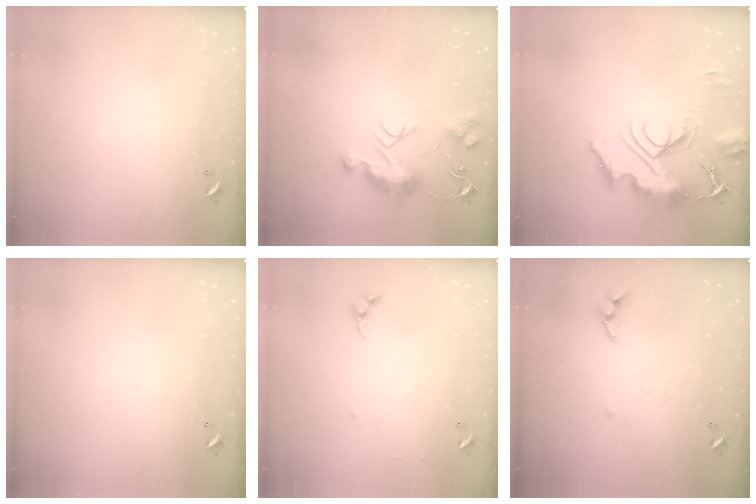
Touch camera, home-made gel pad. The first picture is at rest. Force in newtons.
{"total": 10.6, "press": 10.6, "slide": 0.9}
{"total": 15.1, "press": 15.0, "slide": 1.8}
{"total": 0.0}
{"total": 4.5, "press": 4.5, "slide": 0.5}
{"total": 3.3, "press": 3.3, "slide": 0.4}